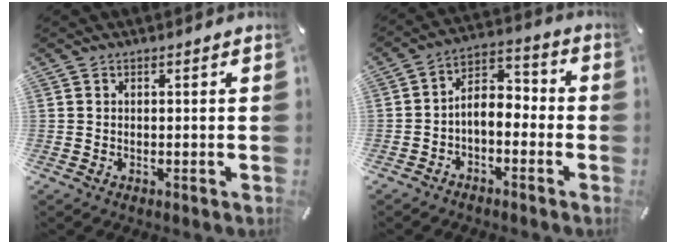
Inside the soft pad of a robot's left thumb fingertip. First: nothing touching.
{"total": 6.0, "force": [-2.5, 4.0, 3.7], "torque": [-0.076, 0.003, -0.051]}